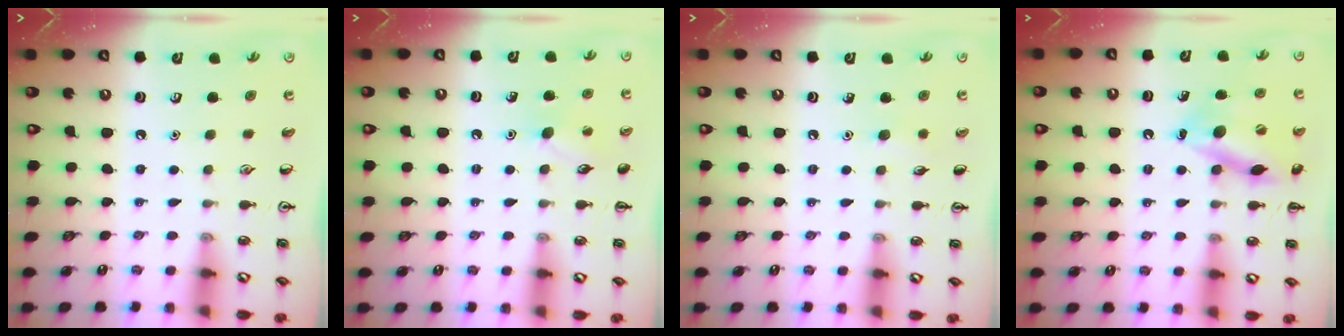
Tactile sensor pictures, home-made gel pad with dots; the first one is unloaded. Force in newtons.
{"total": 8.6, "press": 8.3, "slide": 2.1}
{"total": 4.0, "press": 3.8, "slide": 1.2}
{"total": 14.8, "press": 14.5, "slide": 2.7}